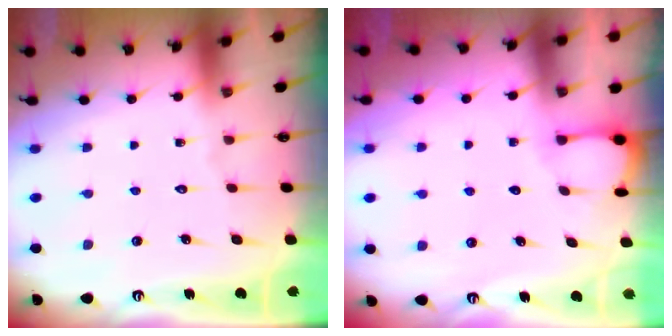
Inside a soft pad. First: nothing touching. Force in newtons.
{"total": 2.1, "press": 2.1, "slide": 0.2}